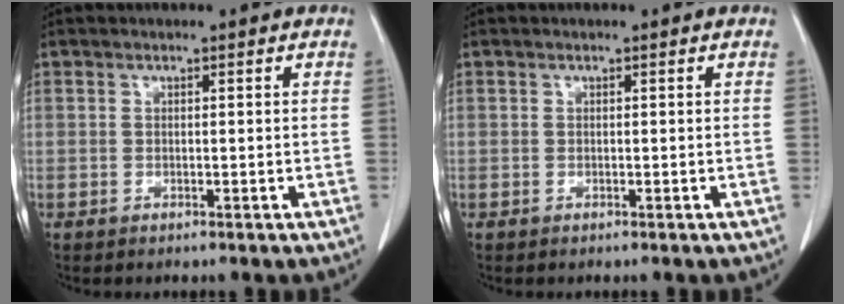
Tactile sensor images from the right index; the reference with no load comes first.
{"total": 0.0}